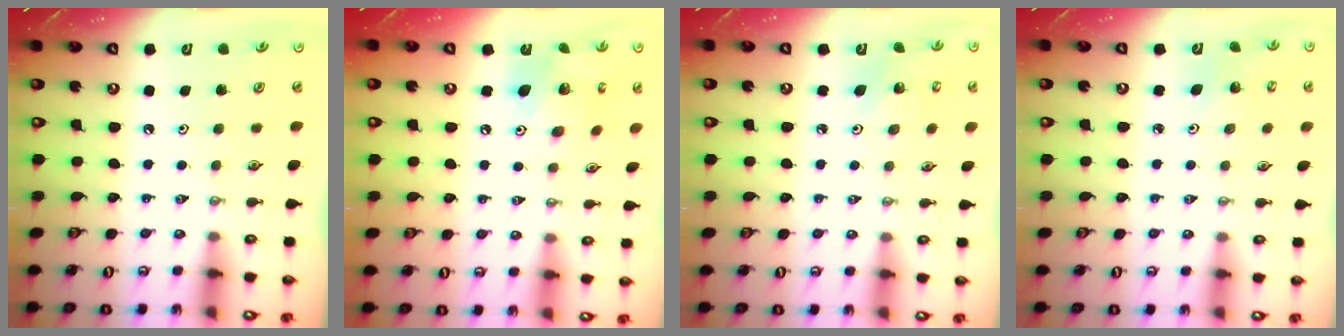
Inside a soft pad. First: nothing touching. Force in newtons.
{"total": 11.7, "press": 11.6, "slide": 1.0}
{"total": 3.3, "press": 3.3, "slide": 0.2}
{"total": 2.7, "press": 2.7, "slide": 0.4}